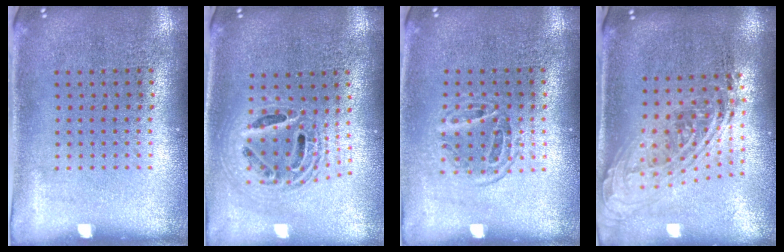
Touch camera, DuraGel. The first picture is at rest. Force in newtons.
{"total": 2.0, "press": 1.6, "slide": 1.3}
{"total": 1.3, "press": 1.1, "slide": 0.7}
{"total": 2.1, "press": 1.5, "slide": 1.4}